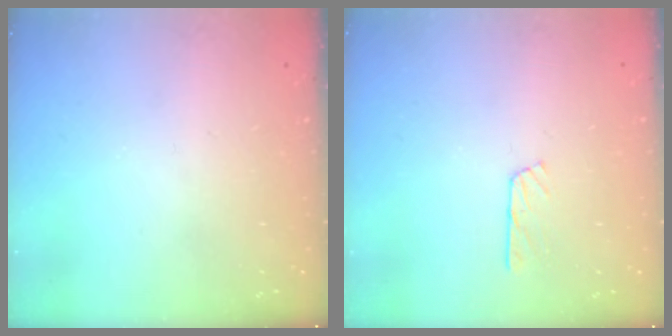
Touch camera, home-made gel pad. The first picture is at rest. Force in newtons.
{"total": 3.6, "press": 3.6, "slide": 0.3}